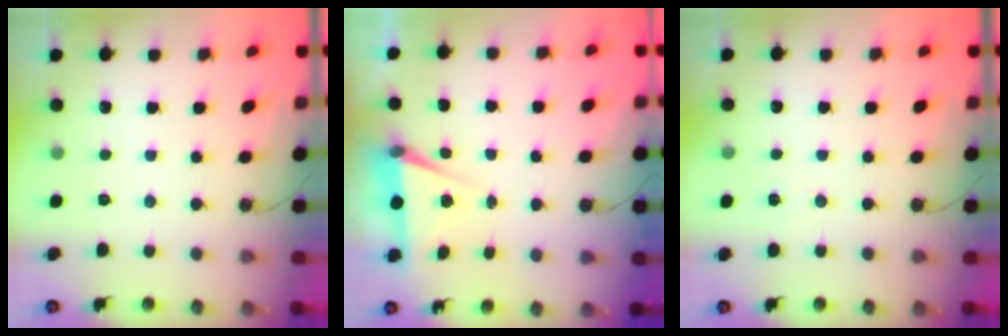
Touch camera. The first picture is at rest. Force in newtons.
{"total": 6.3, "press": 4.4, "slide": 4.5}
{"total": 3.6, "press": 2.7, "slide": 2.4}